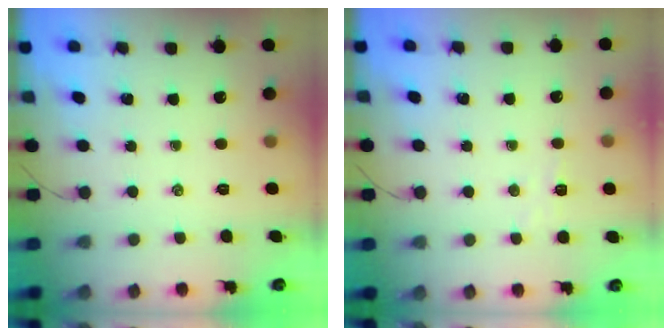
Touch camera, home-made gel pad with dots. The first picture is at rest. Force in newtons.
{"total": 2.9, "press": 2.7, "slide": 0.8}